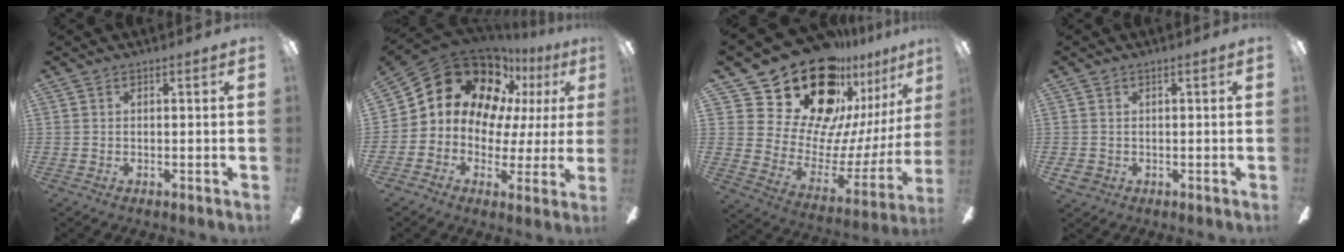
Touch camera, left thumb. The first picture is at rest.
{"total": 19.1, "force": [10.9, 13.0, 8.8], "torque": [-0.154, -0.064, 0.208]}
{"total": 28.8, "force": [20.6, 15.0, 13.5], "torque": [-0.233, -0.152, 0.394]}
{"total": 1.9, "force": [-0.1, 1.8, 0.5], "torque": [-0.008, 0.003, -0.003]}